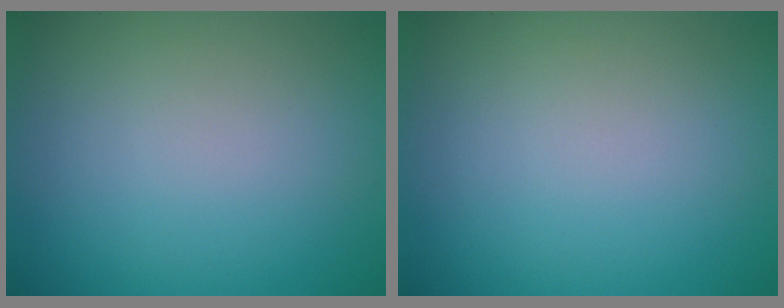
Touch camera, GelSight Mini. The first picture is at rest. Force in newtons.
{"total": 0.0}